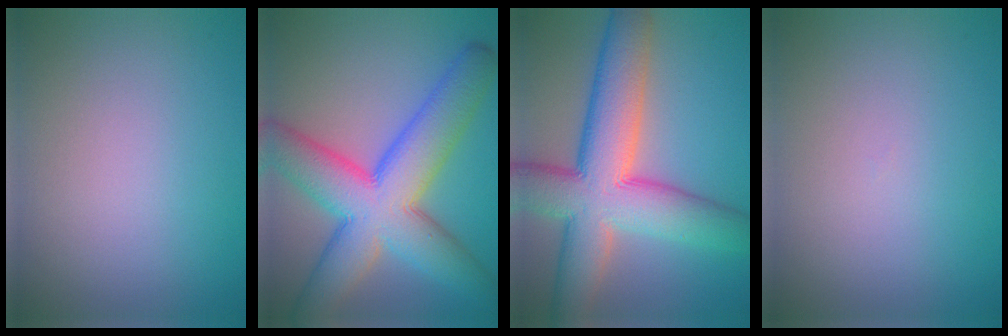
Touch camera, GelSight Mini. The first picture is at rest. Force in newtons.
{"total": 11.7, "press": 11.6, "slide": 0.3}
{"total": 11.8, "press": 11.8, "slide": 0.5}
{"total": 0.0}